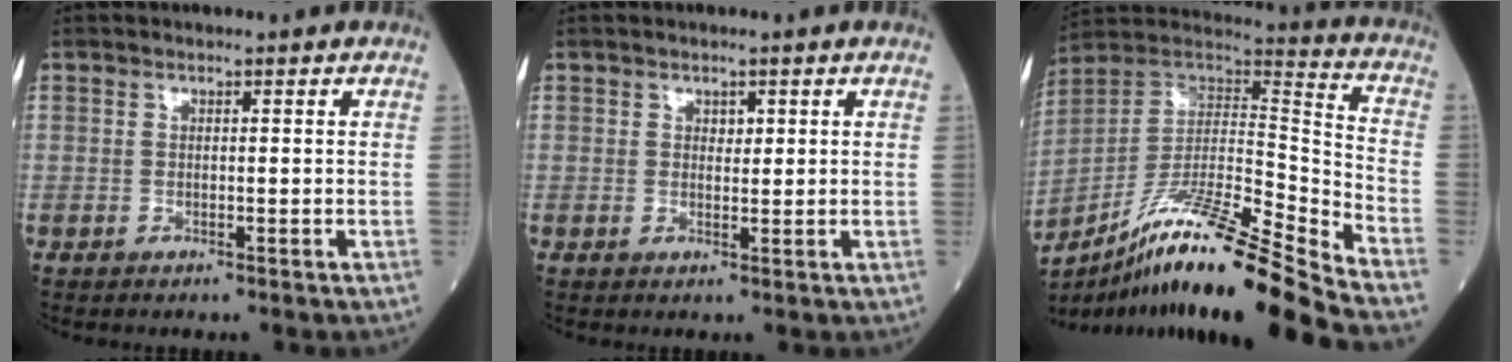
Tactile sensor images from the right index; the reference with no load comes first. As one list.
[{"total": 1.3, "force": [0.6, 0.8, 0.8], "torque": [-0.007, -0.003, 0.009]}, {"total": 22.8, "force": [-17.3, -0.9, 14.8], "torque": [-0.254, -0.009, -0.313]}]